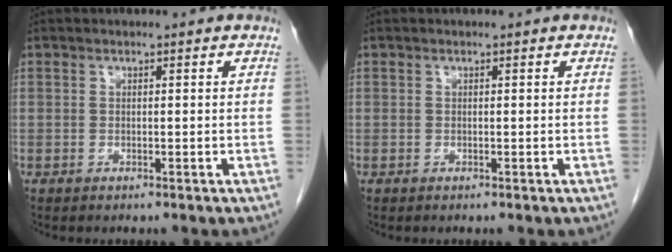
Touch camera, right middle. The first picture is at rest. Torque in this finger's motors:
{"motor_torque": [-0.02, 0.02, 0.00, -0.01]}